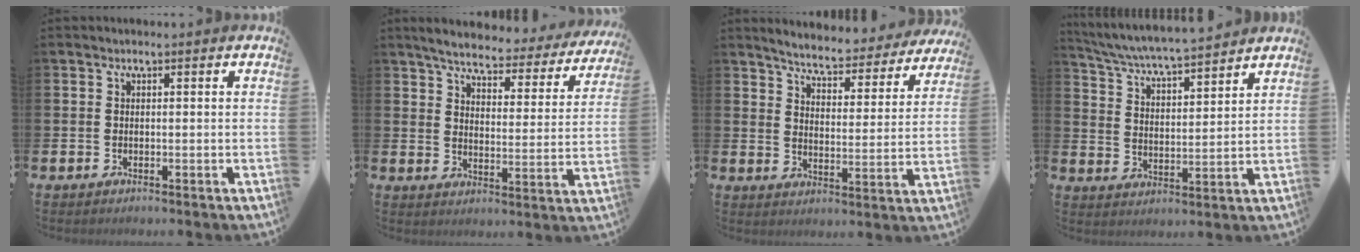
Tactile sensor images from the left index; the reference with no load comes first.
{"total": 5.1, "force": [4.7, 0.9, 1.8], "torque": [-0.054, -0.036, 0.073]}
{"total": 5.3, "force": [5.2, 0.5, 1.2], "torque": [-0.045, -0.045, 0.083]}
{"total": 5.8, "force": [5.7, 0.0, 1.2], "torque": [-0.053, -0.044, 0.097]}